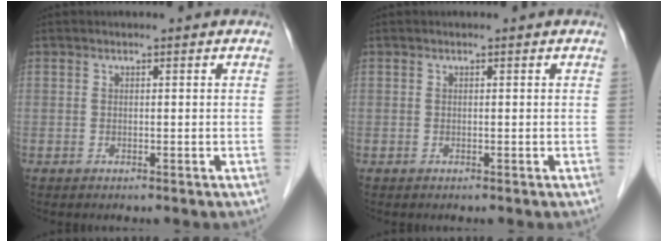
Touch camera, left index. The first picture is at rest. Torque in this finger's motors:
{"motor_torque": [-0.05, -0.05, 0.00, 0.00]}